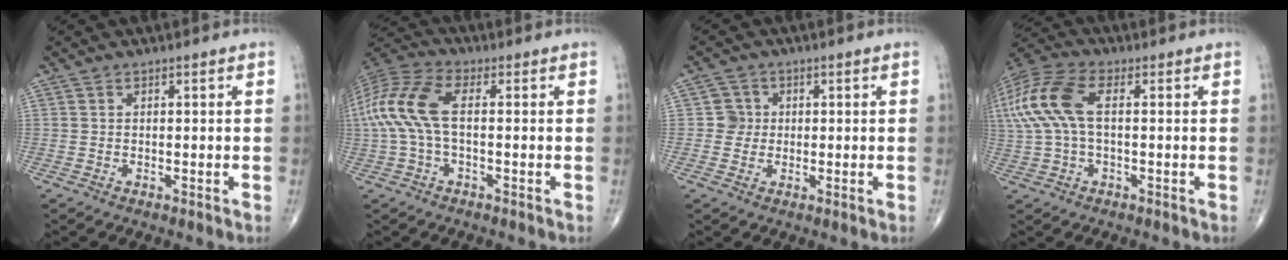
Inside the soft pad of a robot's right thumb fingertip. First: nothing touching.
{"total": 12.3, "force": [0.2, 5.7, 11.0], "torque": [-0.264, 0.030, 0.000]}
{"total": 3.0, "force": [0.2, 3.0, 0.2], "torque": [0.022, 0.007, -0.003]}
{"total": 14.2, "force": [1.9, 7.1, 12.1], "torque": [-0.296, 0.030, 0.035]}